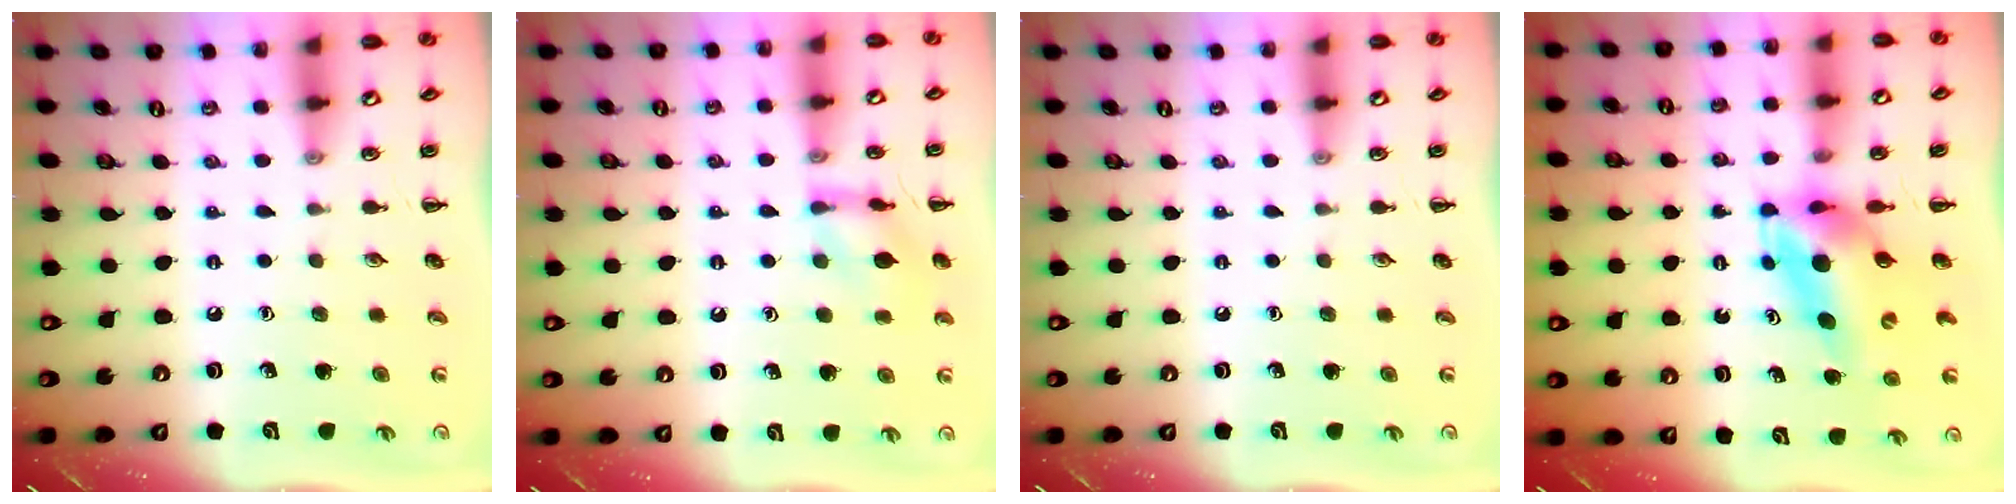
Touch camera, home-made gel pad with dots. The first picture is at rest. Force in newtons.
{"total": 10.2, "press": 10.2, "slide": 0.7}
{"total": 0.0}
{"total": 5.8, "press": 5.6, "slide": 1.5}